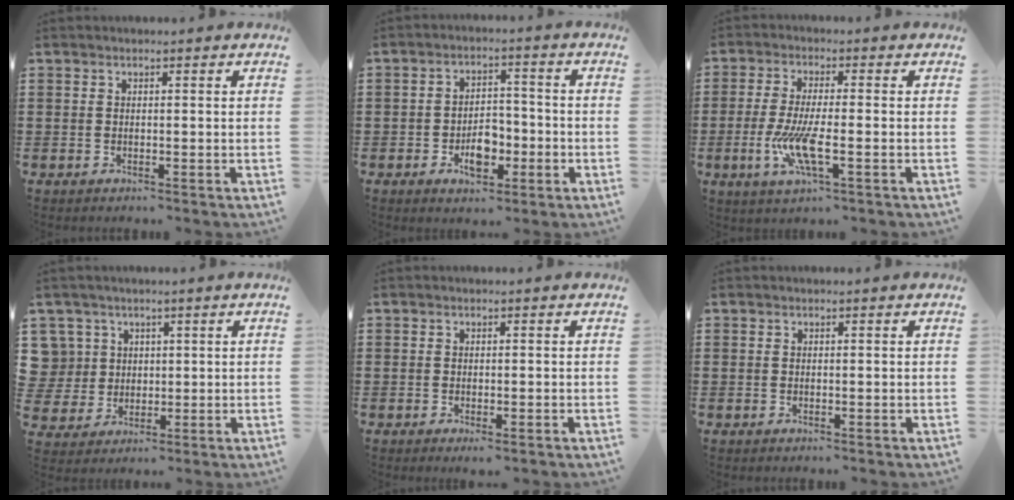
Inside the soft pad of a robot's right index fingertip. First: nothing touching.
{"total": 5.2, "force": [-2.1, 2.9, 3.8], "torque": [-0.059, 0.002, -0.035]}
{"total": 7.4, "force": [-2.1, 1.4, 7.0], "torque": [-0.149, -0.020, -0.039]}
{"total": 5.8, "force": [1.9, 5.5, 0.6], "torque": [-0.051, 0.008, 0.038]}
{"total": 0.6, "force": [-0.4, 0.1, 0.5], "torque": [-0.010, -0.005, -0.006]}
{"total": 0.0}